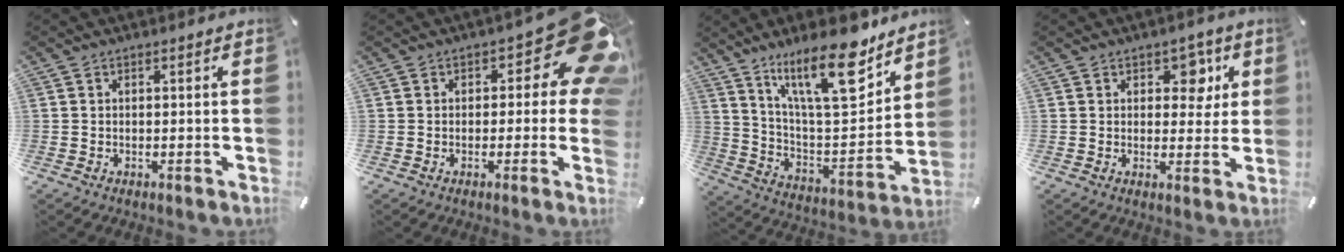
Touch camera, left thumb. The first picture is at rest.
{"total": 14.3, "force": [6.0, 6.5, 11.2], "torque": [-0.124, -0.052, 0.104]}
{"total": 21.0, "force": [13.9, 7.2, 14.0], "torque": [-0.237, -0.085, 0.227]}
{"total": 6.4, "force": [2.8, 4.5, 3.6], "torque": [-0.020, -0.012, 0.036]}